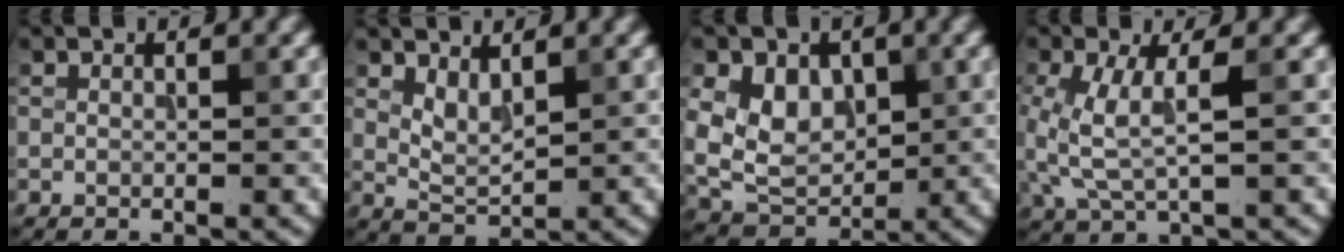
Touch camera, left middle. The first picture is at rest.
{"total": 2.2, "force": [1.1, 1.0, 1.7], "torque": [-0.037, -0.006, 0.027]}
{"total": 5.8, "force": [1.0, 4.3, 3.8], "torque": [-0.069, -0.005, 0.017]}
{"total": 4.5, "force": [0.0, 1.6, 4.2], "torque": [-0.112, -0.004, 0.001]}